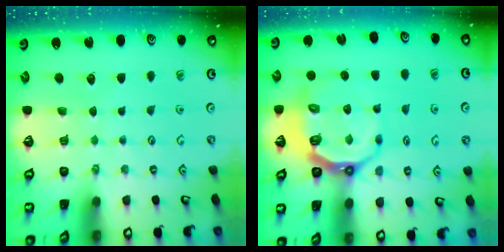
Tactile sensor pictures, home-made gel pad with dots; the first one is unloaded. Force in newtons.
{"total": 9.7, "press": 8.8, "slide": 4.1}